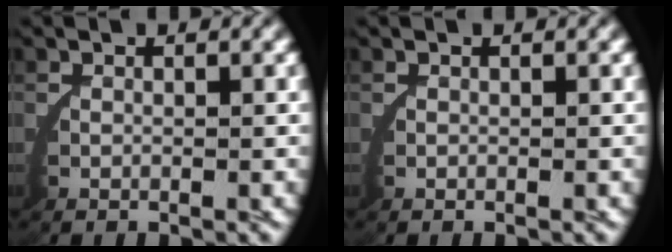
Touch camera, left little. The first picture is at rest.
{"total": 0.0}